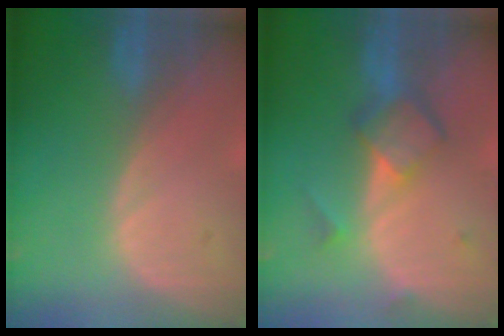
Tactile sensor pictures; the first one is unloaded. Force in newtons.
{"total": 5.9, "press": 5.0, "slide": 3.2}